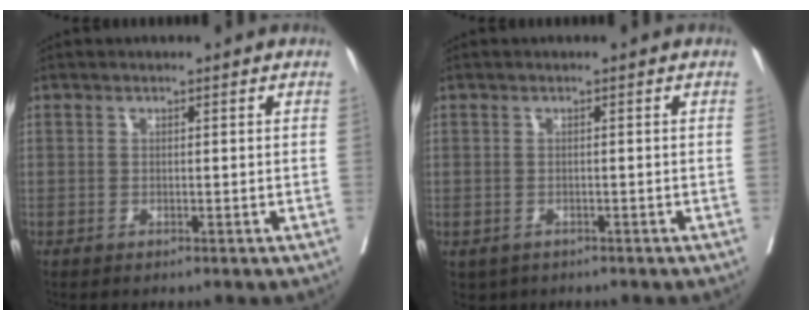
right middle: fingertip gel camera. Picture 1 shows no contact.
{"total": 2.2, "force": [-1.3, 1.7, 0.5], "torque": [-0.006, 0.000, -0.014]}